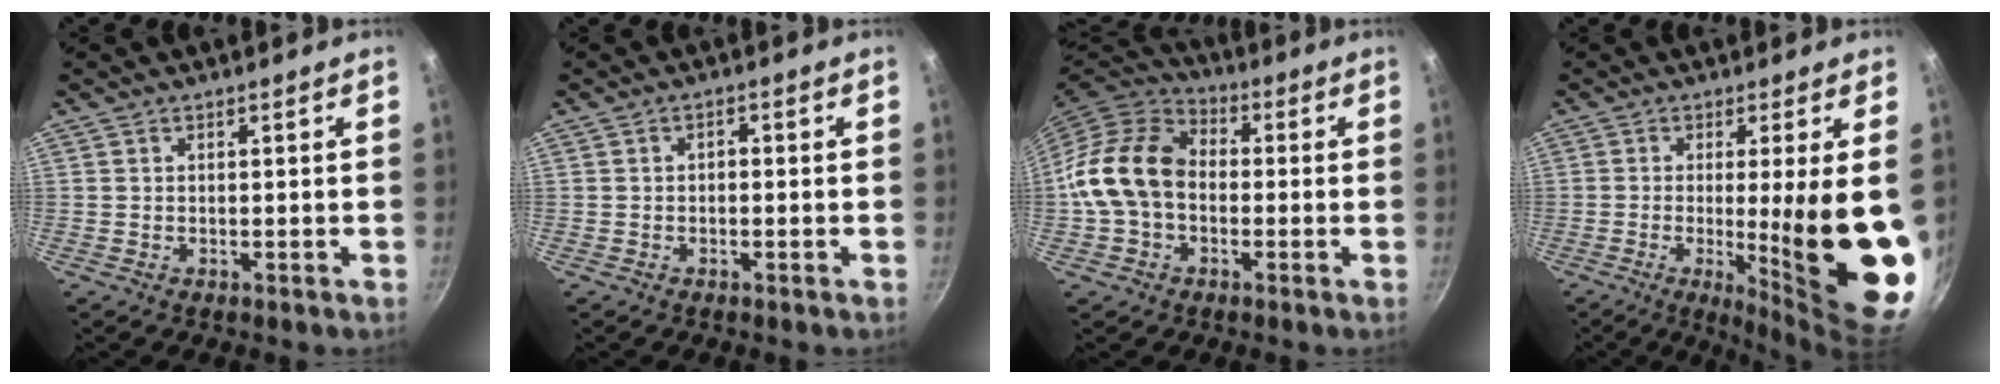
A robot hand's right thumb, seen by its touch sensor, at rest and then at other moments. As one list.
[{"total": 1.3, "force": [-0.3, 0.8, 0.9], "torque": [-0.014, 0.010, -0.006]}, {"total": 14.5, "force": [-1.0, 10.8, 9.6], "torque": [-0.156, 0.035, -0.036]}, {"total": 19.7, "force": [-2.2, 2.9, 19.4], "torque": [-0.250, -0.024, -0.014]}]